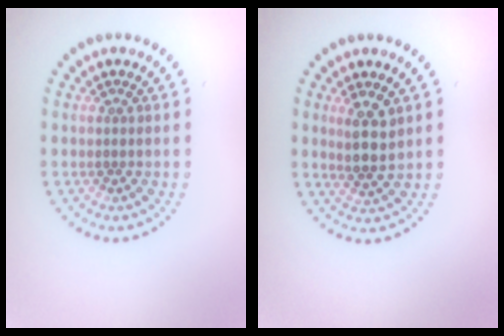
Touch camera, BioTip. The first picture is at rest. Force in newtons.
{"total": 2.8, "press": 2.5, "slide": 1.3}